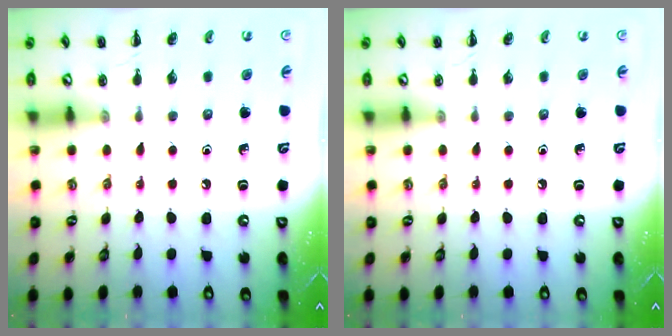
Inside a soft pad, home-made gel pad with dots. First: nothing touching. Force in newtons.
{"total": 0.0}